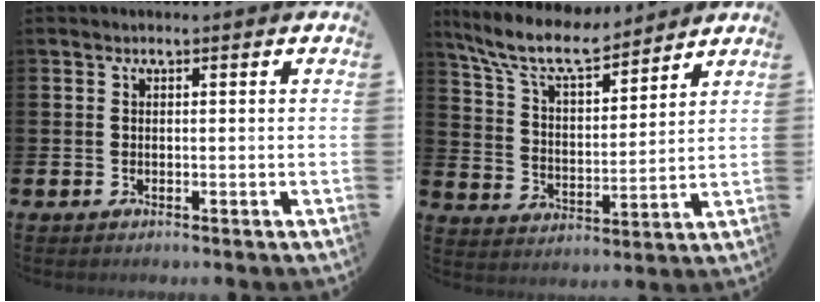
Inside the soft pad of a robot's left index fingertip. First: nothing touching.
{"total": 9.4, "force": [8.4, 2.3, 3.8], "torque": [-0.113, -0.039, 0.150]}